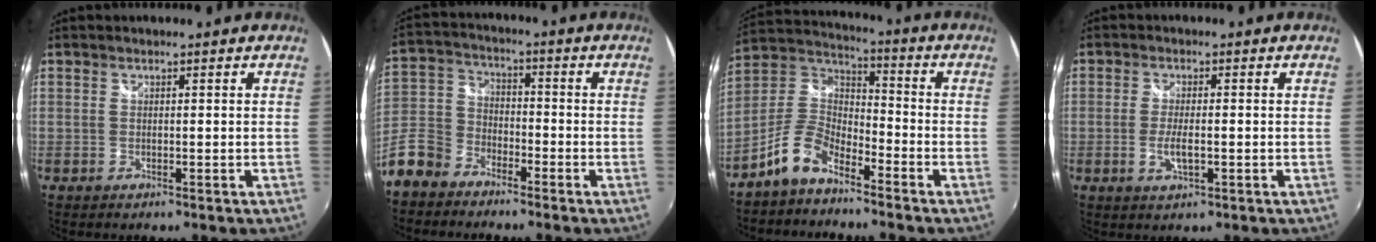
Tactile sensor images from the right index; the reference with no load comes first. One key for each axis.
{"total": 12.9, "fx": -8.6, "fy": 8.5, "fz": 4.6, "tx": -0.133, "ty": 0.021, "tz": -0.175}
{"total": 9.6, "fx": -6.3, "fy": 4.4, "fz": 5.8, "tx": -0.132, "ty": 0.021, "tz": -0.130}
{"total": 3.8, "fx": -1.0, "fy": 1.2, "fz": 3.5, "tx": -0.071, "ty": -0.007, "tz": -0.017}